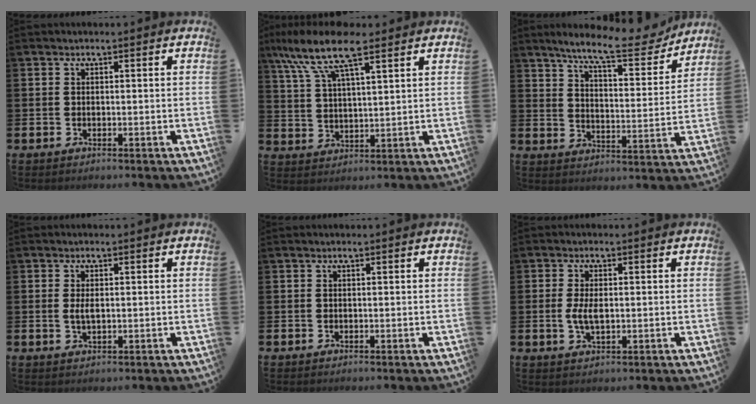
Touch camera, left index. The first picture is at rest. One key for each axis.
{"total": 10.2, "fx": 7.7, "fy": 2.4, "fz": 6.3, "tx": -0.140, "ty": -0.017, "tz": 0.138}
{"total": 10.0, "fx": 8.7, "fy": 1.6, "fz": 4.5, "tx": -0.096, "ty": -0.053, "tz": 0.146}
{"total": 1.9, "fx": 0.2, "fy": 0.8, "fz": 1.7, "tx": -0.032, "ty": 0.003, "tz": 0.001}
{"total": 0.0}
{"total": 3.2, "fx": 0.0, "fy": 1.5, "fz": 2.9, "tx": -0.046, "ty": 0.001, "tz": -0.004}